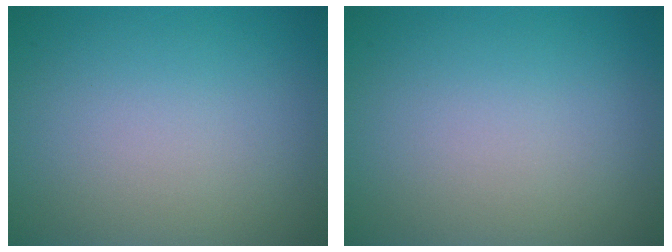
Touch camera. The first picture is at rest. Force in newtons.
{"total": 0.0}